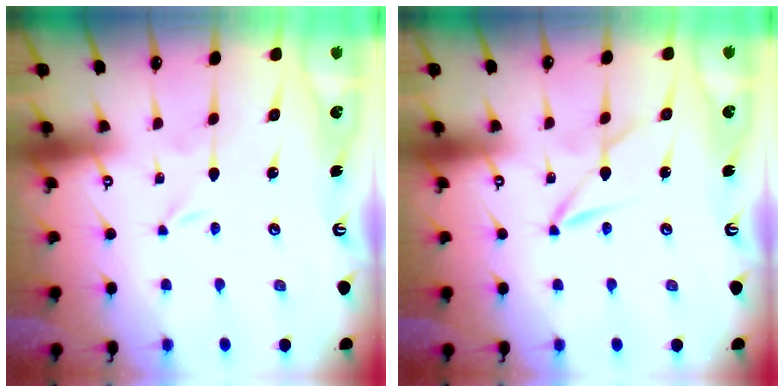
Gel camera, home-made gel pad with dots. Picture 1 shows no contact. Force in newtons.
{"total": 2.0, "press": 2.0, "slide": 0.1}